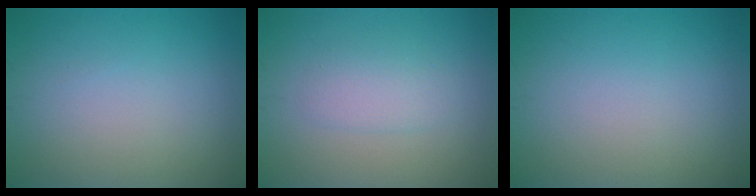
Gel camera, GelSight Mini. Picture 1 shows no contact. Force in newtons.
{"total": 2.0, "press": 2.0, "slide": 0.1}
{"total": 0.0}